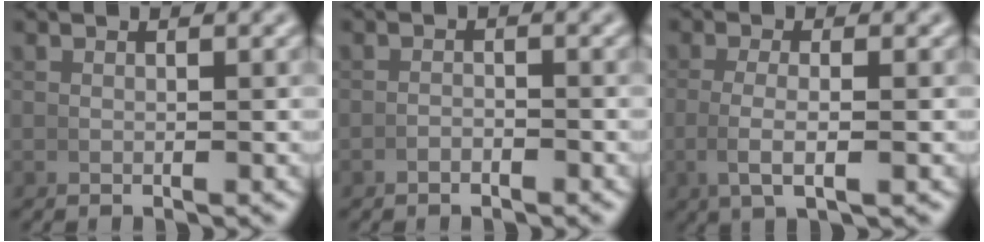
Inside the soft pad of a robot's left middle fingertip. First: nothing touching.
{"total": 1.0, "force": [-1.0, 0.1, 0.1], "torque": [0.000, -0.001, -0.019]}
{"total": 3.1, "force": [-0.4, 0.7, 3.0], "torque": [-0.069, -0.008, -0.002]}